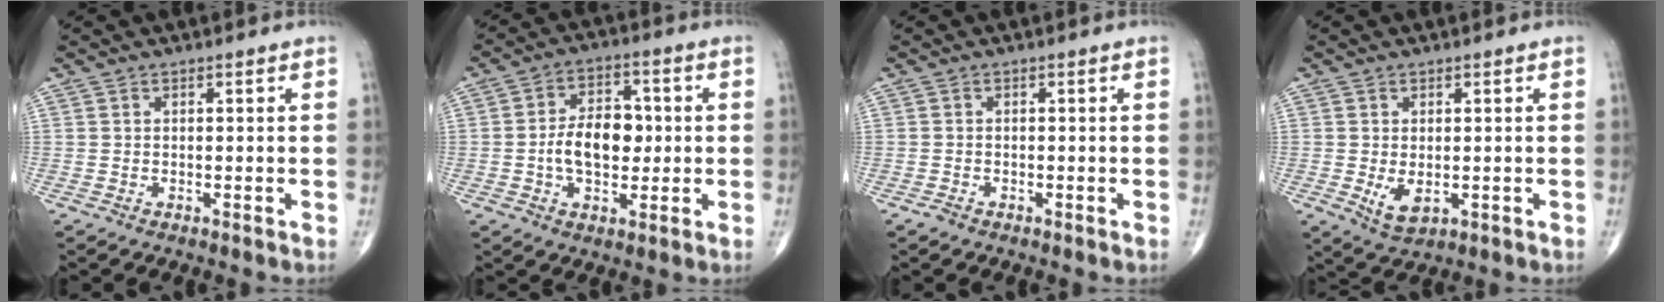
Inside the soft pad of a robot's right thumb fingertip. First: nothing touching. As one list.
[{"total": 10.2, "force": [-0.5, 6.4, 7.9], "torque": [-0.109, 0.016, -0.014]}, {"total": 0.9, "force": [-0.7, 0.5, 0.3], "torque": [-0.006, 0.001, -0.014]}, {"total": 4.2, "force": [-0.6, 2.3, 3.4], "torque": [-0.053, -0.010, 0.000]}]